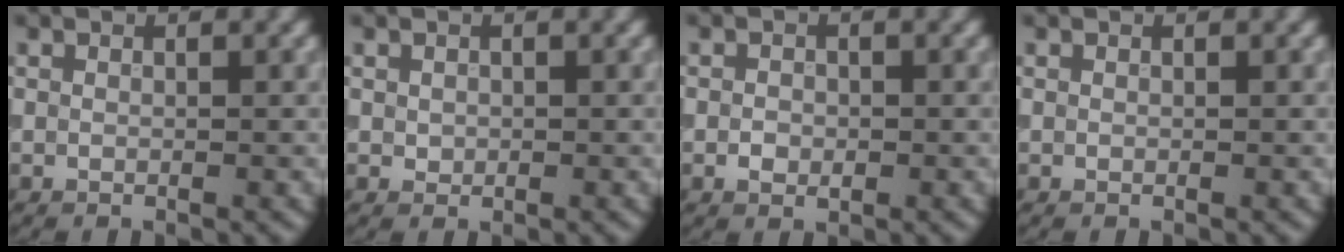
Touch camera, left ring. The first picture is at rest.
{"total": 0.7, "force": [0.1, 0.7, 0.3], "torque": [-0.002, -0.001, 0.002]}
{"total": 1.4, "force": [-0.4, 1.0, 0.9], "torque": [-0.013, 0.000, -0.009]}
{"total": 0.0}